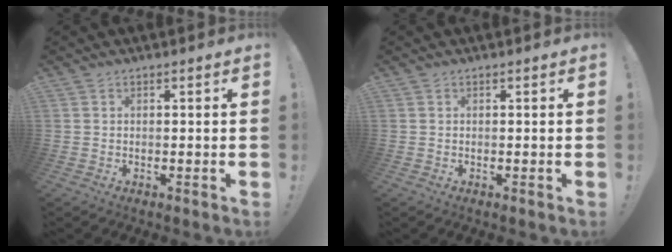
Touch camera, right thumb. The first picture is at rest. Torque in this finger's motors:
{"motor_torque": [0.00, 0.00, 0.10, -0.09, 0.06]}